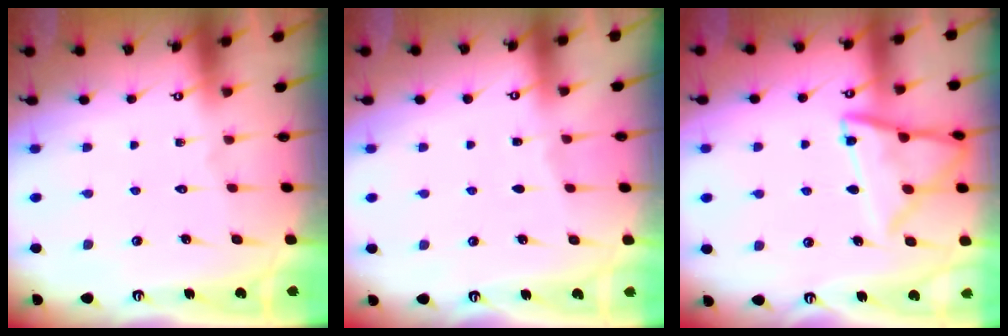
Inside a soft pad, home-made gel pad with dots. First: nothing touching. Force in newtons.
{"total": 2.5, "press": 2.5, "slide": 0.4}
{"total": 12.7, "press": 12.6, "slide": 0.8}